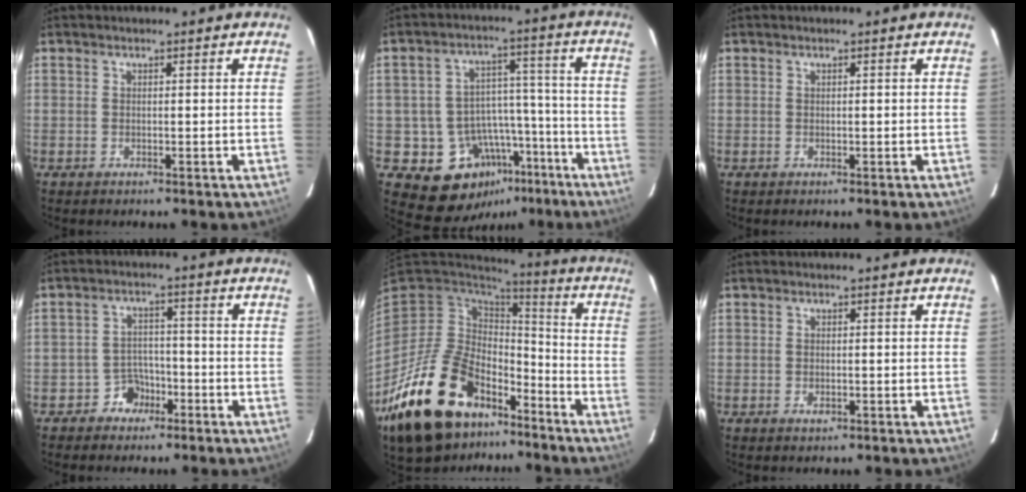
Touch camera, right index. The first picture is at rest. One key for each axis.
{"total": 14.7, "fx": -8.9, "fy": 10.8, "fz": 4.8, "tx": -0.089, "ty": 0.056, "tz": -0.102}
{"total": 0.0}
{"total": 4.7, "fx": -3.1, "fy": 3.4, "fz": 0.4, "tx": -0.012, "ty": 0.021, "tz": -0.053}
{"total": 25.8, "fx": -16.1, "fy": 14.5, "fz": 14.0, "tx": -0.281, "ty": -0.004, "tz": -0.246}
{"total": 1.2, "fx": -0.4, "fy": 0.7, "fz": 0.9, "tx": -0.014, "ty": 0.001, "tz": -0.004}